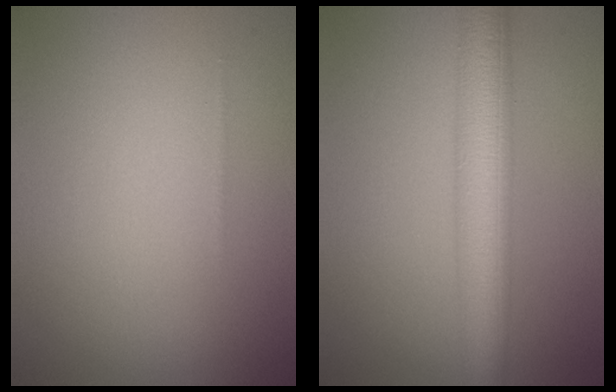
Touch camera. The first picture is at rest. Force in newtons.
{"total": 6.8, "press": 6.8, "slide": 0.1}